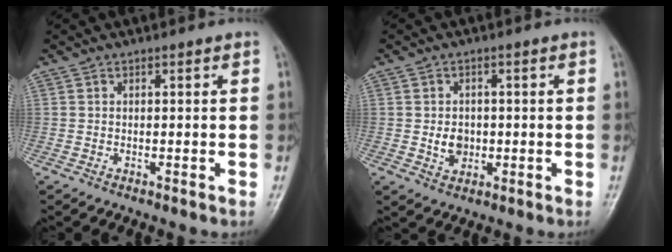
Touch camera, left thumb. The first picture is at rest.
{"total": 4.0, "force": [-0.4, 3.2, 2.4], "torque": [-0.025, 0.000, -0.002]}